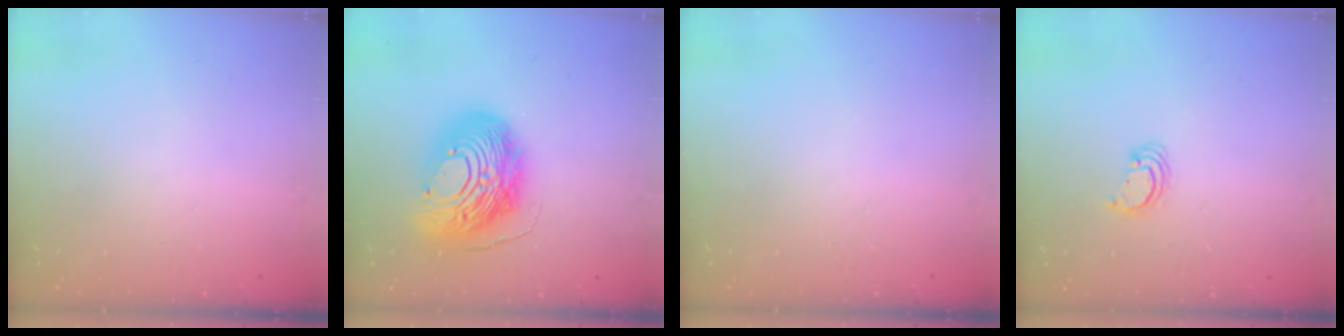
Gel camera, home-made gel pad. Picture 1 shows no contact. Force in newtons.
{"total": 18.2, "press": 18.1, "slide": 1.7}
{"total": 0.0}
{"total": 2.7, "press": 2.7, "slide": 0.1}